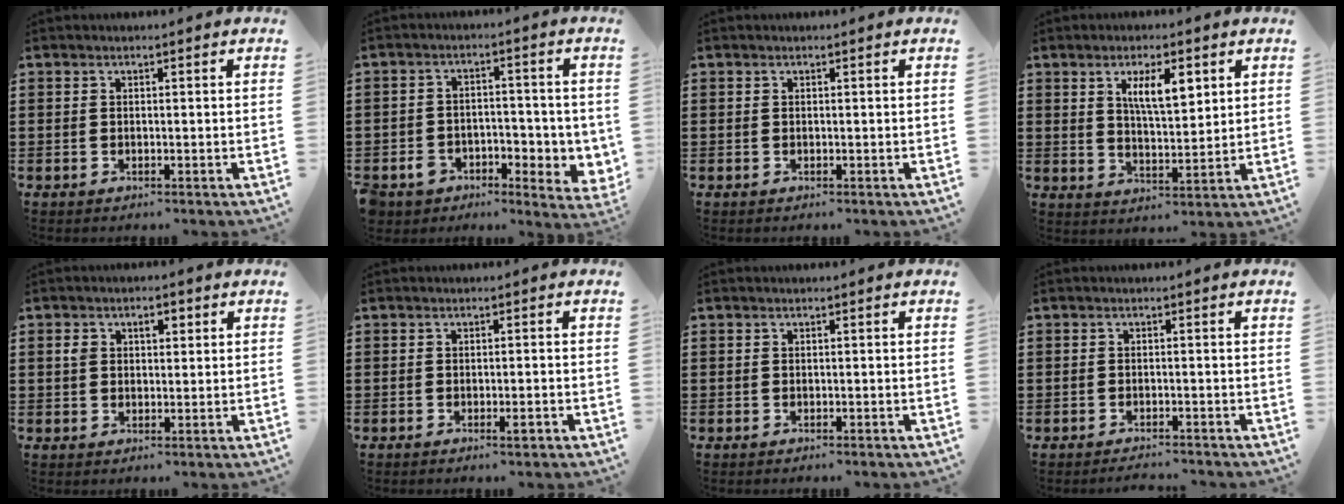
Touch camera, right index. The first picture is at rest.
{"total": 4.6, "force": [-1.7, 3.5, 2.4], "torque": [-0.050, 0.010, -0.033]}
{"total": 0.0}
{"total": 6.4, "force": [2.8, 2.2, 5.3], "torque": [-0.096, 0.002, 0.043]}
{"total": 2.8, "force": [0.9, 1.8, 2.0], "torque": [-0.036, 0.009, 0.010]}
{"total": 1.4, "force": [-0.8, 0.2, 1.1], "torque": [-0.020, -0.004, -0.013]}
{"total": 0.0}
{"total": 1.3, "force": [-1.3, 0.0, 0.0], "torque": [-0.003, 0.003, -0.027]}